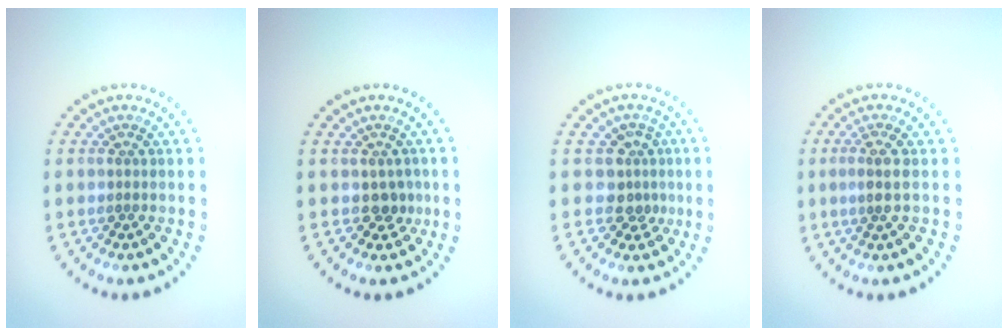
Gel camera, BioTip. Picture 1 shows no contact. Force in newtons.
{"total": 1.4, "press": 1.3, "slide": 0.7}
{"total": 2.6, "press": 1.9, "slide": 1.7}
{"total": 1.6, "press": 1.1, "slide": 1.1}